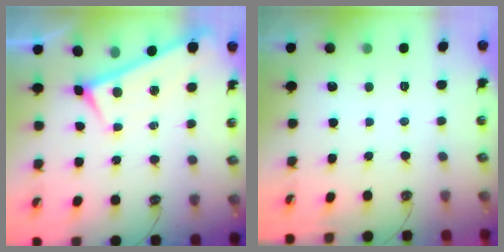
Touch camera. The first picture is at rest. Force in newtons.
{"total": 0.0}